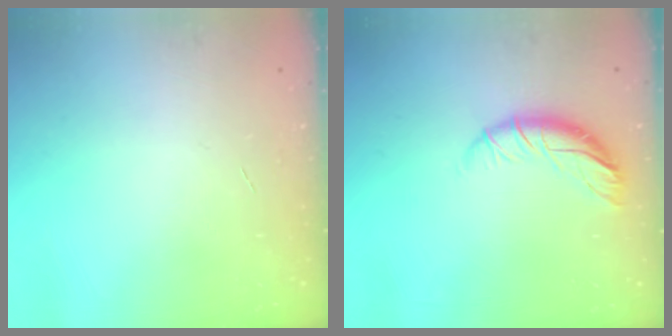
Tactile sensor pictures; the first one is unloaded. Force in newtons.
{"total": 9.1, "press": 9.1, "slide": 0.4}